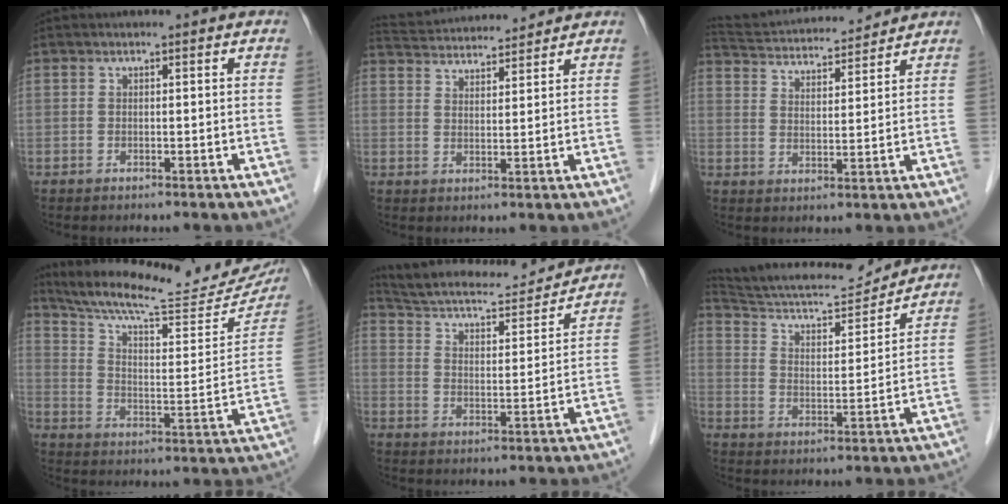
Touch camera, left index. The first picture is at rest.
{"total": 11.9, "force": [11.4, 1.5, 3.2], "torque": [-0.067, 0.031, 0.180]}
{"total": 14.8, "force": [13.9, 2.2, 4.4], "torque": [-0.083, 0.031, 0.224]}
{"total": 25.2, "force": [22.7, 4.2, 10.0], "torque": [-0.156, -0.037, 0.303]}
{"total": 15.7, "force": [14.6, 3.0, 5.1], "torque": [-0.089, 0.013, 0.220]}
{"total": 14.7, "force": [14.4, 0.7, 3.2], "torque": [-0.062, -0.004, 0.231]}